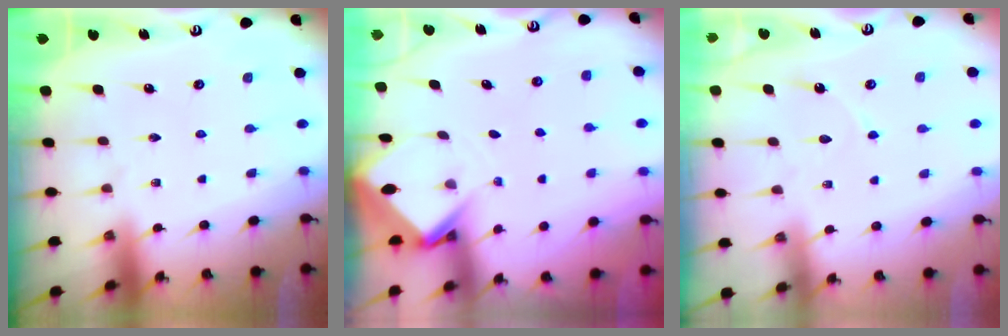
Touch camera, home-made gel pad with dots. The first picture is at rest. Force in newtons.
{"total": 3.0, "press": 3.0, "slide": 0.2}
{"total": 4.0, "press": 3.9, "slide": 0.4}